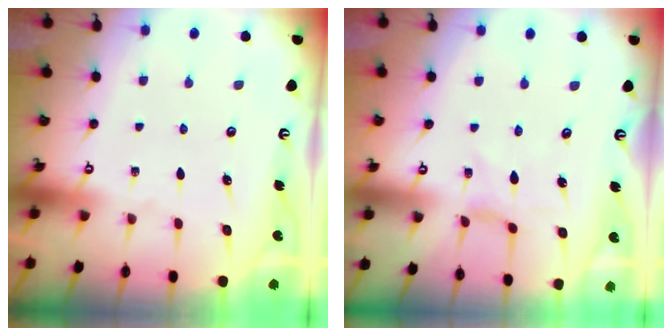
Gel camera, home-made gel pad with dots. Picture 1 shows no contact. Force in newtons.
{"total": 0.0}